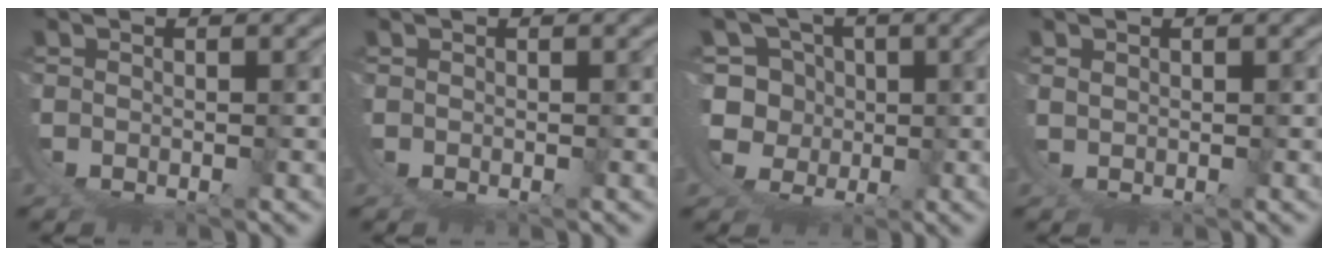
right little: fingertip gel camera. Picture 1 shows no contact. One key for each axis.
{"total": 0.0}
{"total": 11.1, "fx": -0.5, "fy": 10.0, "fz": 4.8, "tx": -0.125, "ty": -0.054, "tz": -0.002}
{"total": 1.6, "fx": 1.0, "fy": -1.2, "fz": -0.4, "tx": 0.014, "ty": 0.004, "tz": 0.025}